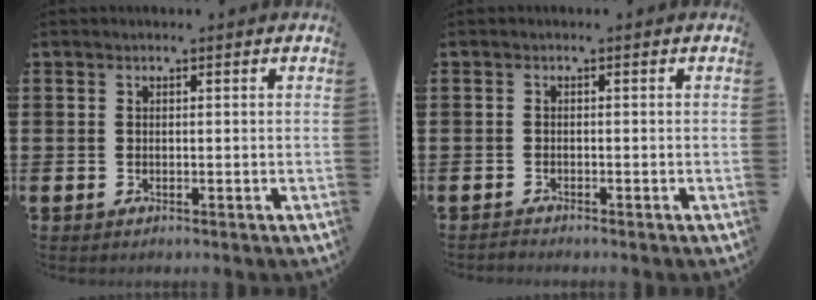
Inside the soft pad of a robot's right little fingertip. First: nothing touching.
{"total": 0.6, "force": [-0.6, 0.0, -0.1], "torque": [-0.001, -0.002, -0.013]}